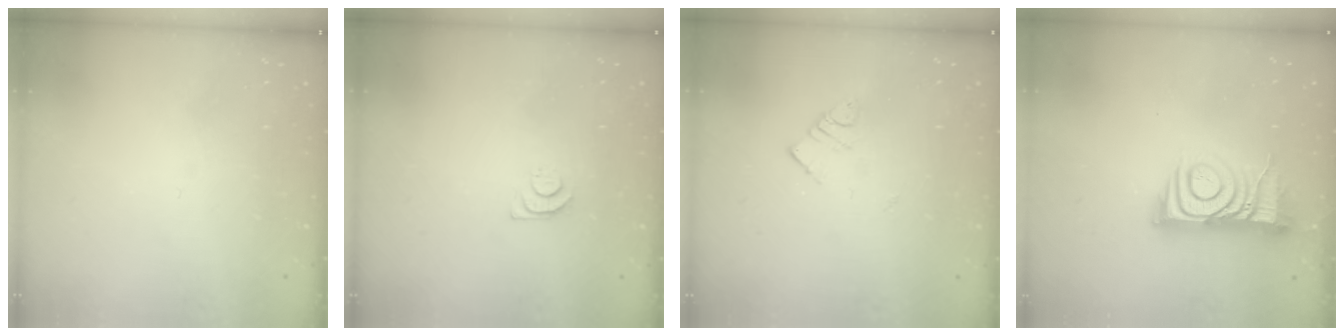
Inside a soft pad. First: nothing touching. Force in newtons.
{"total": 4.1, "press": 4.1, "slide": 0.5}
{"total": 4.1, "press": 4.0, "slide": 0.5}
{"total": 12.0, "press": 12.0, "slide": 1.1}